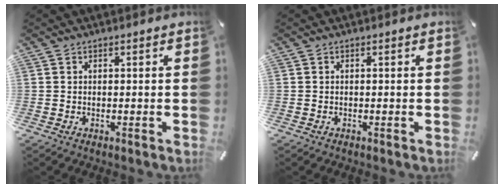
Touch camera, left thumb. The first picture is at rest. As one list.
[{"total": 0.0}]